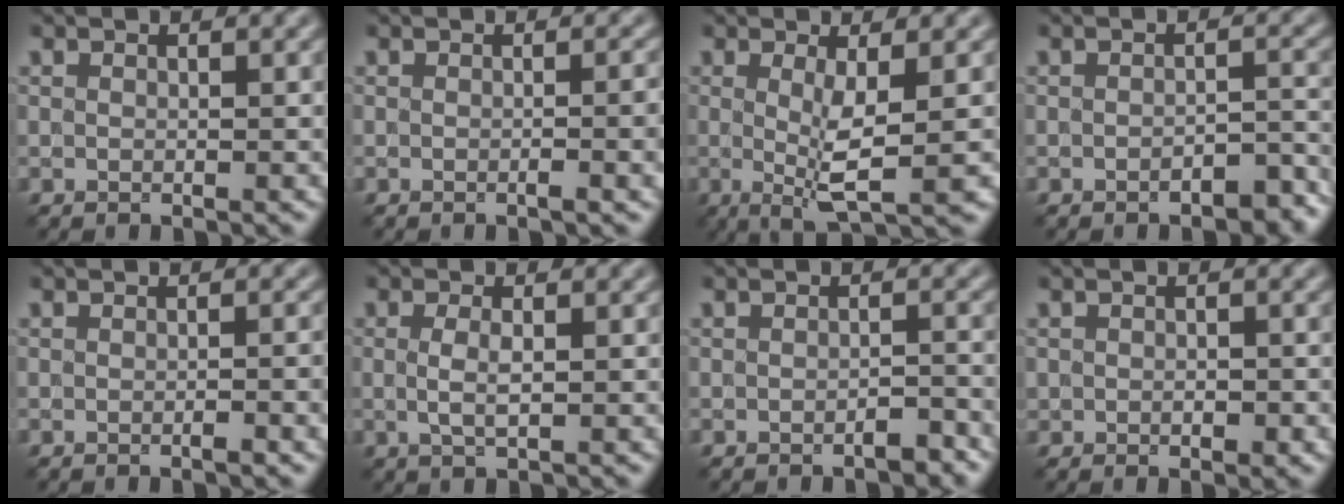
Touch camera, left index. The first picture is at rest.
{"total": 2.8, "force": [-0.3, 0.9, 2.7], "torque": [-0.025, 0.003, -0.007]}
{"total": 3.9, "force": [0.1, 0.7, 3.9], "torque": [-0.074, -0.009, 0.003]}
{"total": 2.8, "force": [-2.0, 0.9, 1.8], "torque": [-0.028, 0.005, -0.026]}
{"total": 2.1, "force": [-0.4, 0.6, 1.9], "torque": [-0.021, 0.002, -0.008]}
{"total": 1.7, "force": [0.2, 0.4, 1.6], "torque": [-0.038, 0.000, 0.003]}
{"total": 1.6, "force": [-1.0, 0.3, 1.2], "torque": [-0.014, 0.005, -0.018]}
{"total": 1.6, "force": [-0.3, 1.0, 1.2], "torque": [-0.021, -0.002, -0.005]}